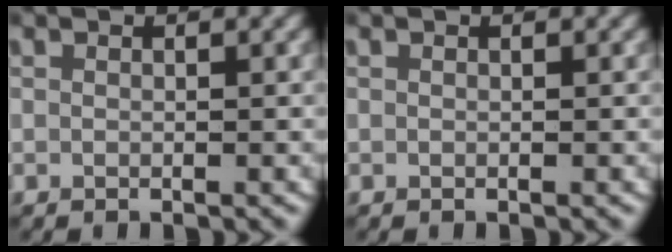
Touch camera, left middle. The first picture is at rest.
{"total": 0.0}